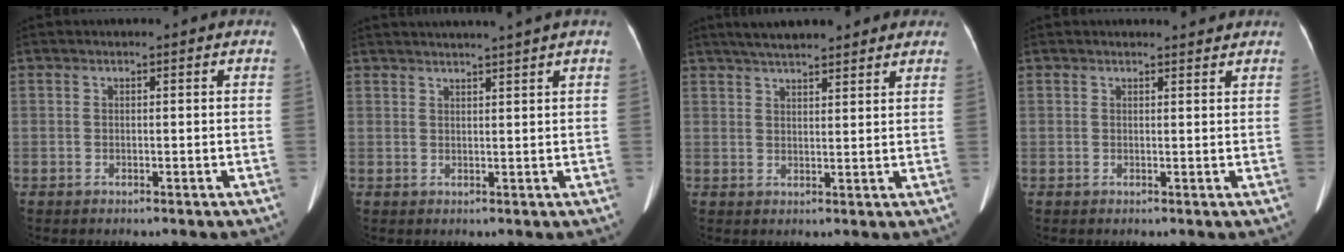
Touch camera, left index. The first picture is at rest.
{"total": 6.6, "force": [5.9, -1.4, 2.8], "torque": [-0.032, 0.015, 0.070]}
{"total": 12.1, "force": [10.3, 2.2, 6.1], "torque": [-0.084, 0.035, 0.140]}
{"total": 2.3, "force": [2.3, 0.2, 0.3], "torque": [-0.008, -0.002, 0.024]}